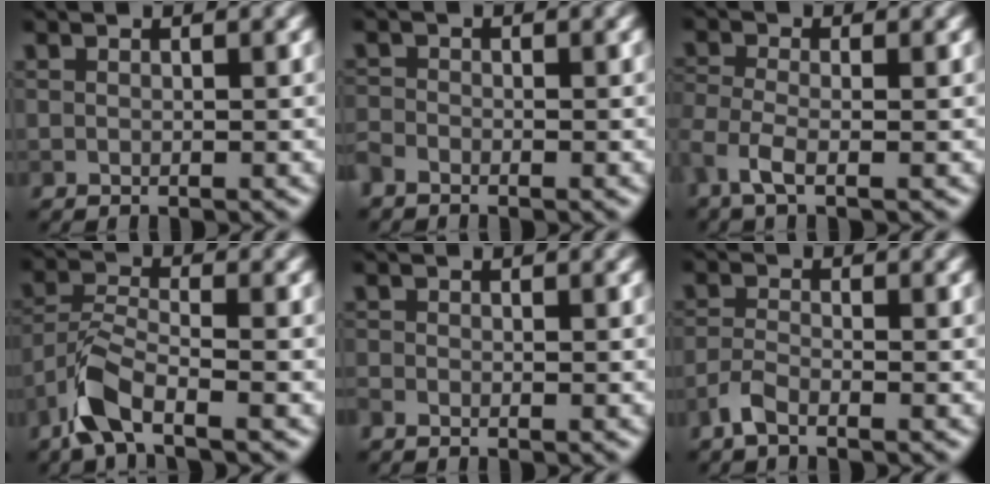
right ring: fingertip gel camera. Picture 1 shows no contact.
{"total": 1.5, "force": [-1.3, 0.7, 0.5], "torque": [-0.010, -0.002, -0.035]}
{"total": 3.2, "force": [-1.6, 1.2, 2.5], "torque": [-0.064, -0.006, -0.043]}
{"total": 5.0, "force": [-3.4, 1.5, 3.3], "torque": [-0.066, -0.002, -0.078]}
{"total": 0.9, "force": [-0.7, 0.3, 0.4], "torque": [-0.007, -0.003, -0.018]}
{"total": 2.1, "force": [-1.6, 0.6, 1.2], "torque": [-0.029, 0.000, -0.040]}